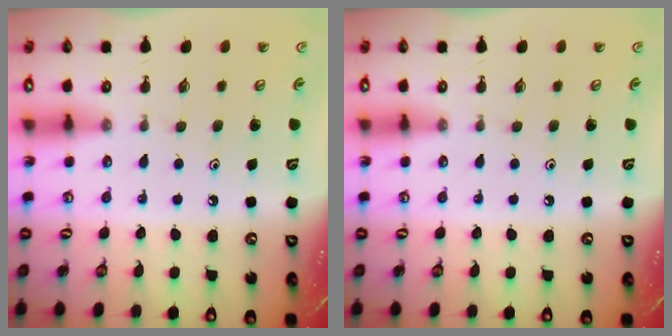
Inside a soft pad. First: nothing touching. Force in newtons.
{"total": 0.0}